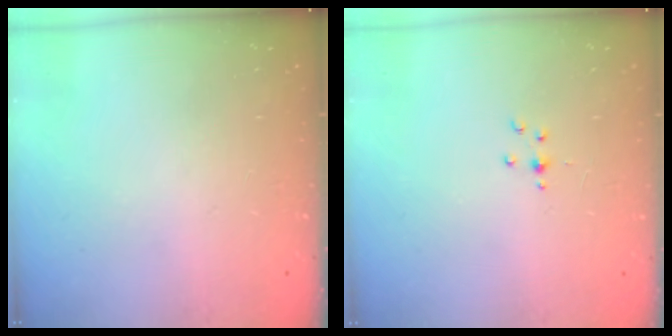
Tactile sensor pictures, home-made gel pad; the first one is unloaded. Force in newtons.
{"total": 2.0, "press": 1.9, "slide": 0.5}